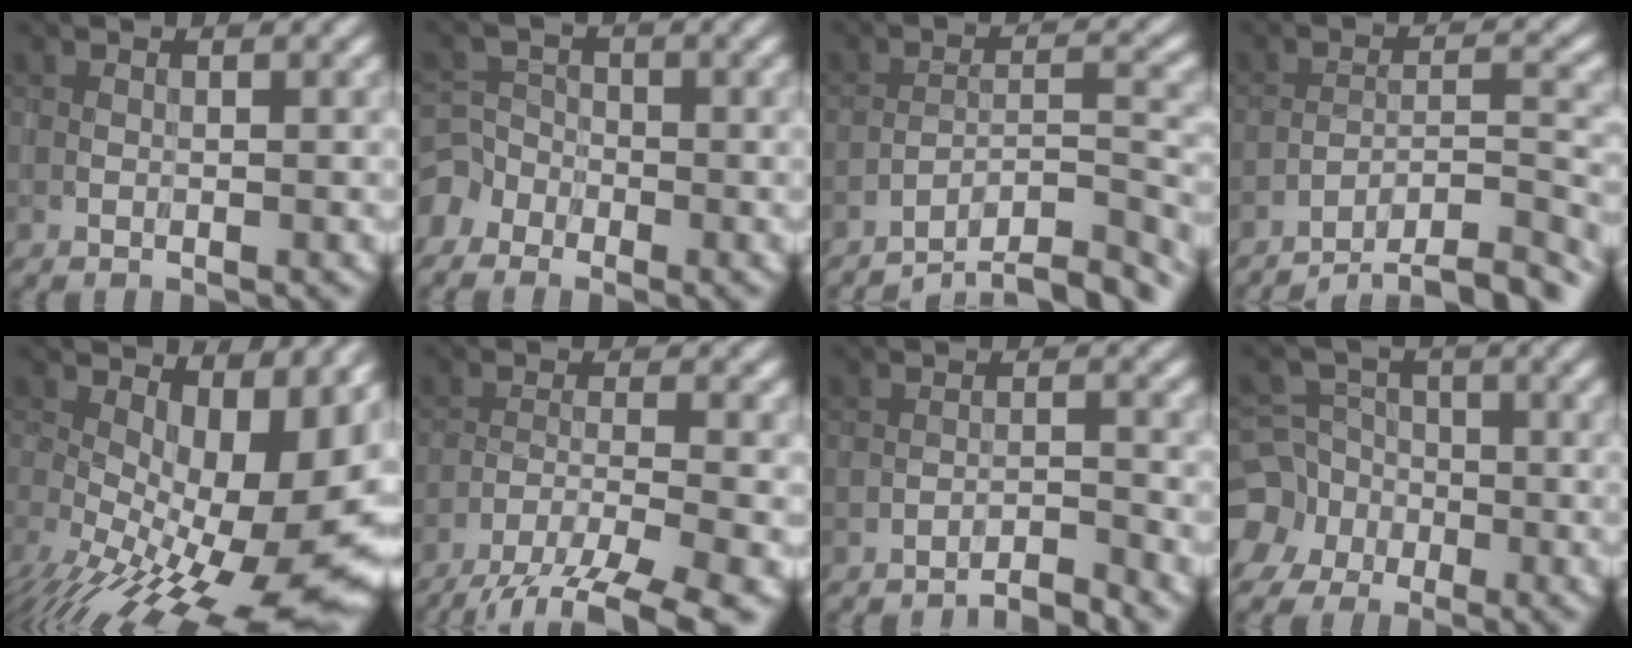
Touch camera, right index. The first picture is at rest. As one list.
[{"total": 3.3, "force": [-2.5, 2.1, 0.1], "torque": [0.009, 0.001, -0.049]}, {"total": 8.6, "force": [-7.9, 1.6, 3.1], "torque": [-0.033, 0.013, -0.114]}, {"total": 11.1, "force": [-10.3, 2.2, 3.5], "torque": [-0.037, 0.013, -0.135]}, {"total": 17.3, "force": [-2.1, 7.8, 15.3], "torque": [-0.191, -0.022, -0.004]}, {"total": 8.5, "force": [-6.6, 1.6, 5.1], "torque": [-0.072, -0.012, -0.102]}, {"total": 2.7, "force": [-2.7, 0.1, 0.6], "torque": [0.007, 0.013, -0.045]}, {"total": 8.3, "force": [-3.1, 7.5, 1.9], "torque": [-0.039, -0.005, -0.080]}]